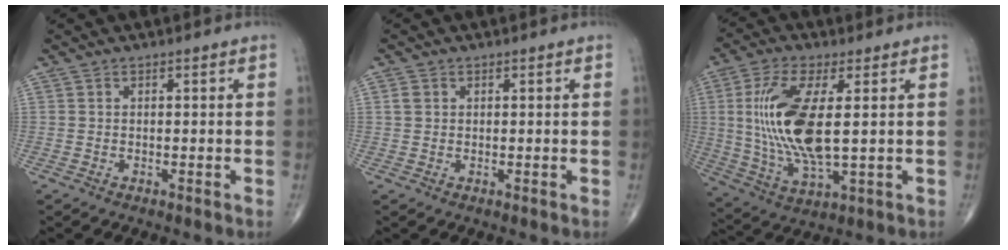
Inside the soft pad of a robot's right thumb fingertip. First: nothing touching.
{"total": 1.4, "force": [0.4, 1.2, 0.7], "torque": [-0.011, 0.003, 0.008]}
{"total": 16.2, "force": [1.9, 5.9, 15.0], "torque": [-0.322, -0.015, 0.043]}